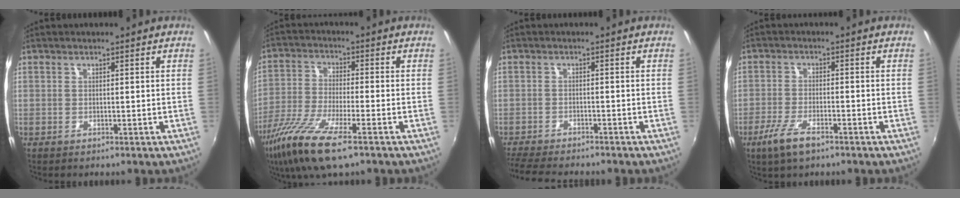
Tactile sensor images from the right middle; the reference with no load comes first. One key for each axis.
{"total": 13.4, "fx": -8.2, "fy": 2.9, "fz": 10.2, "tx": -0.223, "ty": -0.037, "tz": -0.163}
{"total": 8.3, "fx": -7.6, "fy": 1.2, "fz": 3.1, "tx": -0.086, "ty": -0.023, "tz": -0.129}
{"total": 6.1, "fx": -4.0, "fy": 1.8, "fz": 4.3, "tx": -0.104, "ty": -0.013, "tz": -0.076}